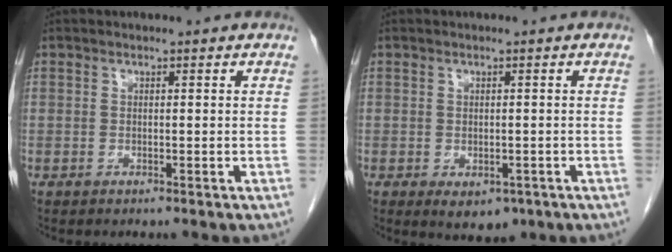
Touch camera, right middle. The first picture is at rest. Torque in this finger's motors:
{"motor_torque": [0.76, -0.60, 0.03, 0.02]}